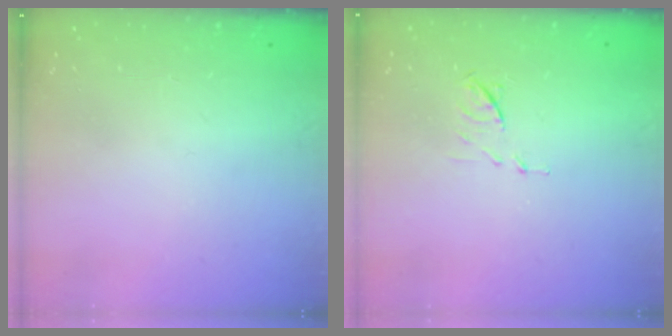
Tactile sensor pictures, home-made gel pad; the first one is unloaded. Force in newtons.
{"total": 6.2, "press": 6.2, "slide": 0.9}